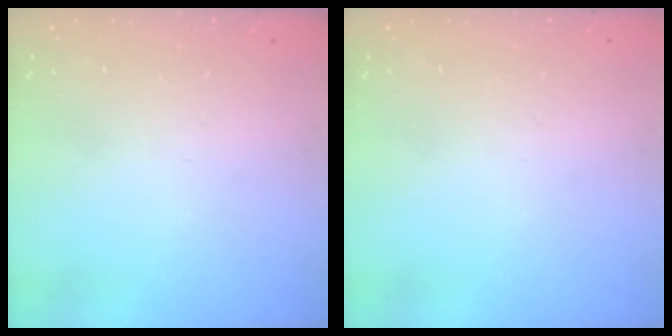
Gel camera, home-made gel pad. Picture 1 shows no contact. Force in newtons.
{"total": 0.0}